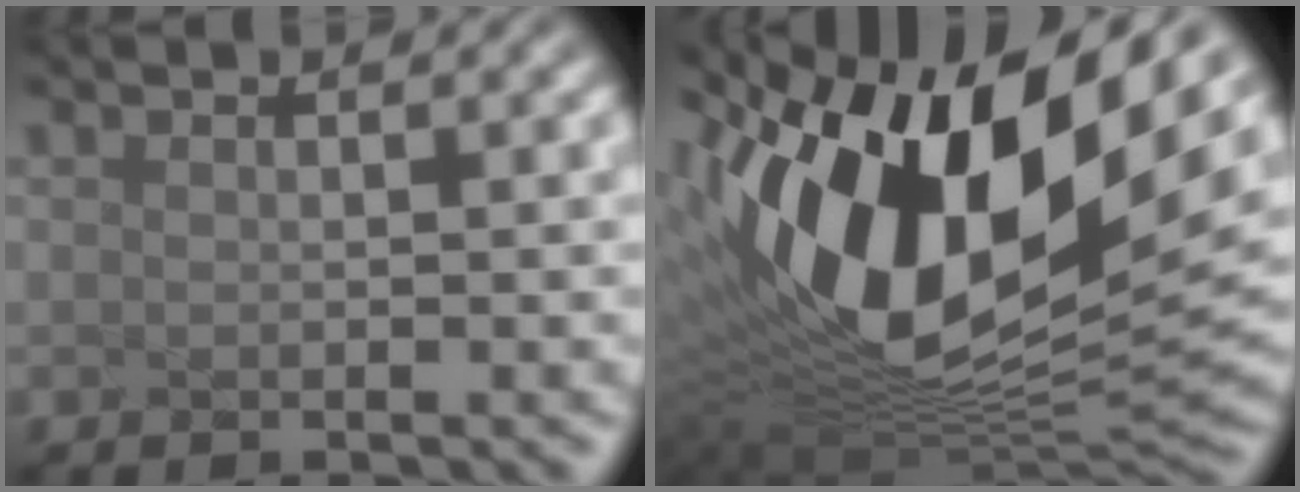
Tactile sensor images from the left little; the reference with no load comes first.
{"total": 14.2, "force": [3.0, 7.4, 11.8], "torque": [-0.257, -0.001, 0.089]}